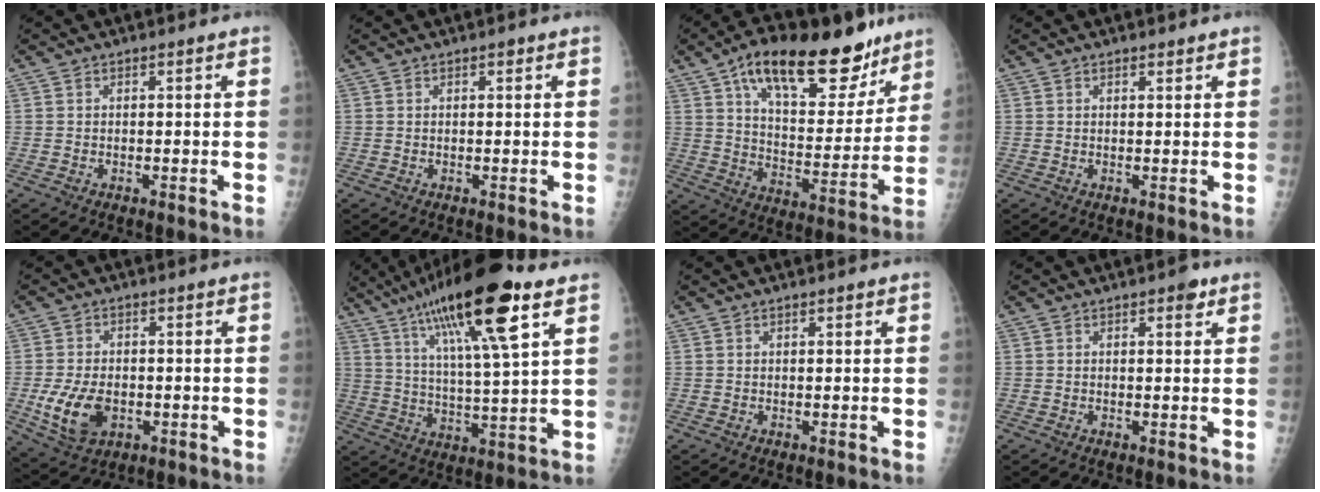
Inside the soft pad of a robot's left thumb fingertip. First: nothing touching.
{"total": 0.8, "force": [0.5, 0.4, 0.5], "torque": [-0.007, -0.001, 0.007]}
{"total": 25.8, "force": [16.4, 10.9, 16.6], "torque": [-0.212, -0.041, 0.256]}
{"total": 1.1, "force": [0.9, 0.5, 0.4], "torque": [-0.003, -0.006, 0.013]}
{"total": 9.3, "force": [-1.9, 6.1, 6.8], "torque": [-0.124, -0.003, -0.023]}
{"total": 21.1, "force": [11.7, 3.6, 17.2], "torque": [-0.294, -0.026, 0.202]}
{"total": 0.7, "force": [0.5, 0.3, 0.5], "torque": [-0.008, -0.002, 0.008]}
{"total": 2.1, "force": [1.2, 0.9, 1.5], "torque": [-0.013, -0.003, 0.013]}